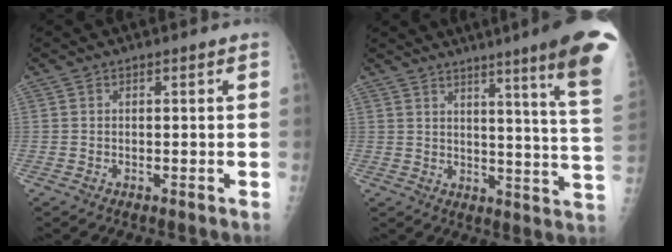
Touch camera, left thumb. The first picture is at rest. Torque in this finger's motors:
{"motor_torque": [3.60, 1.41, 1.31, -1.46, 0.13]}